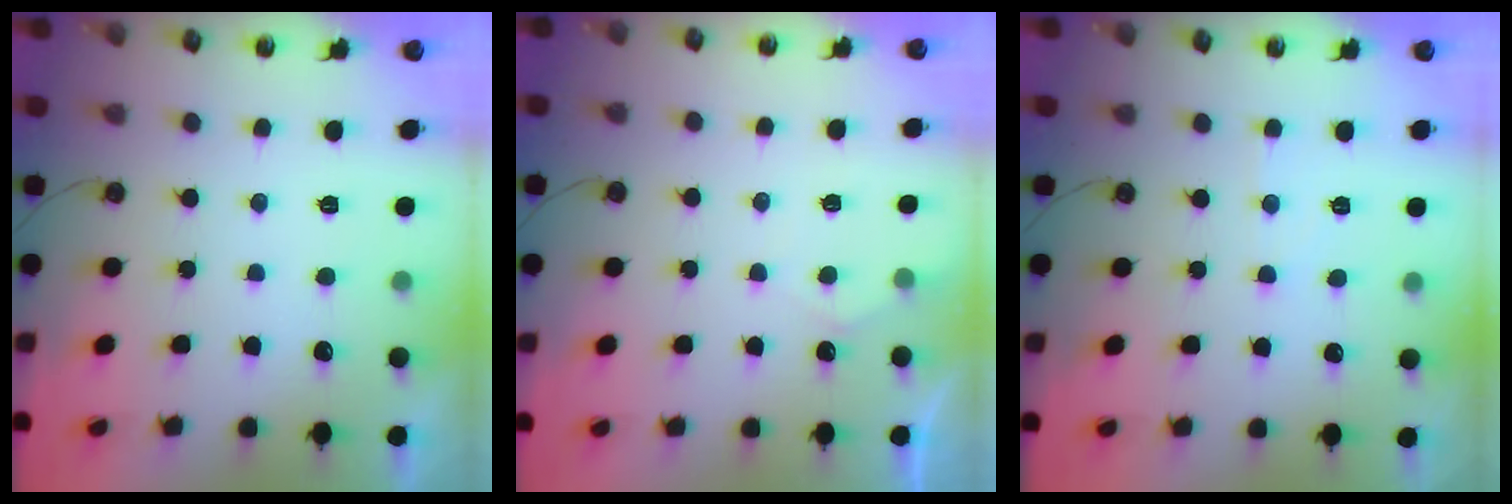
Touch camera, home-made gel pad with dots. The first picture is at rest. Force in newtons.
{"total": 2.9, "press": 2.9, "slide": 0.4}
{"total": 3.7, "press": 3.7, "slide": 0.5}